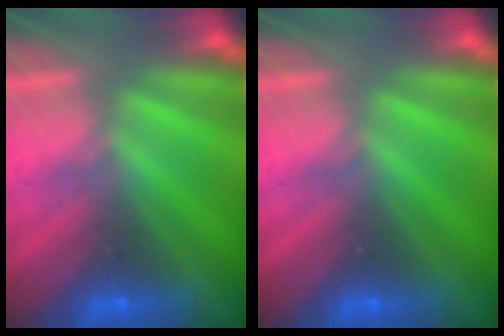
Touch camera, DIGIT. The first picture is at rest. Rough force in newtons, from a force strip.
{"total": 0.0}